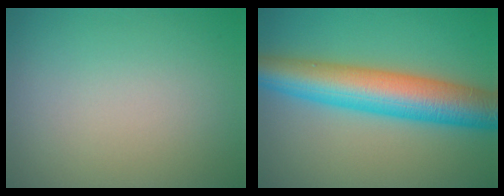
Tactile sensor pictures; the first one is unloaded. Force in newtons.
{"total": 9.2, "press": 9.2, "slide": 0.0}